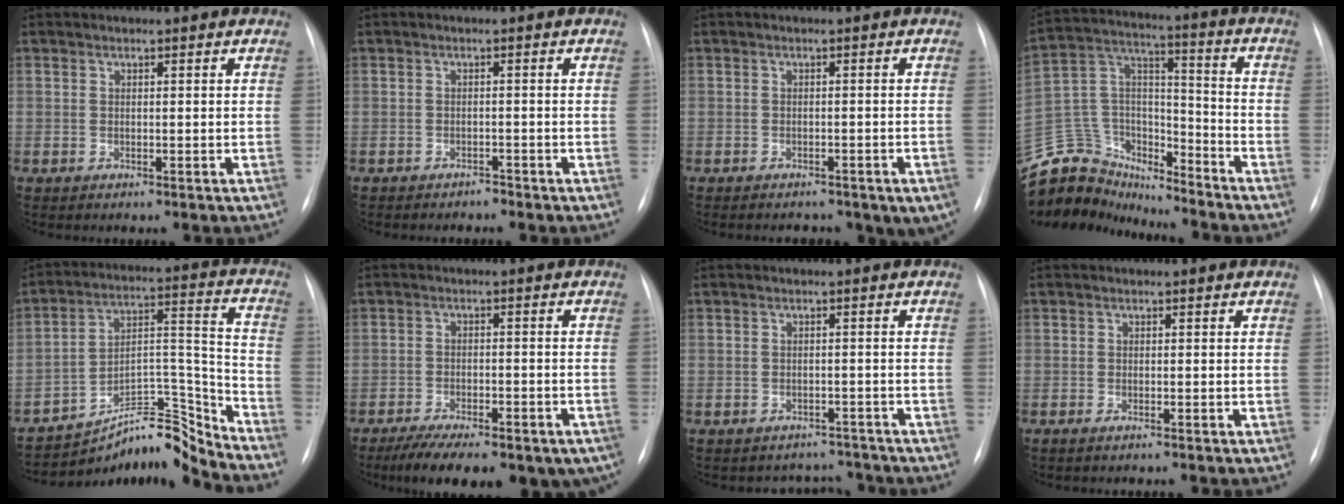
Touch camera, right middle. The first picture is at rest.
{"total": 1.1, "force": [-1.1, 0.3, 0.0], "torque": [0.002, 0.000, -0.018]}
{"total": 8.5, "force": [-6.1, 3.8, 4.6], "torque": [-0.052, 0.008, -0.071]}
{"total": 18.3, "force": [-17.1, 5.9, 2.8], "torque": [-0.065, 0.075, -0.289]}
{"total": 11.6, "force": [-11.4, 0.1, 1.7], "torque": [-0.014, 0.073, -0.198]}
{"total": 18.4, "force": [-13.2, 6.8, 10.9], "torque": [-0.146, -0.006, -0.175]}
{"total": 4.0, "force": [-3.6, 1.4, -0.9], "torque": [0.014, 0.017, -0.045]}
{"total": 0.8, "force": [-0.6, 0.0, 0.6], "torque": [-0.012, -0.002, -0.011]}